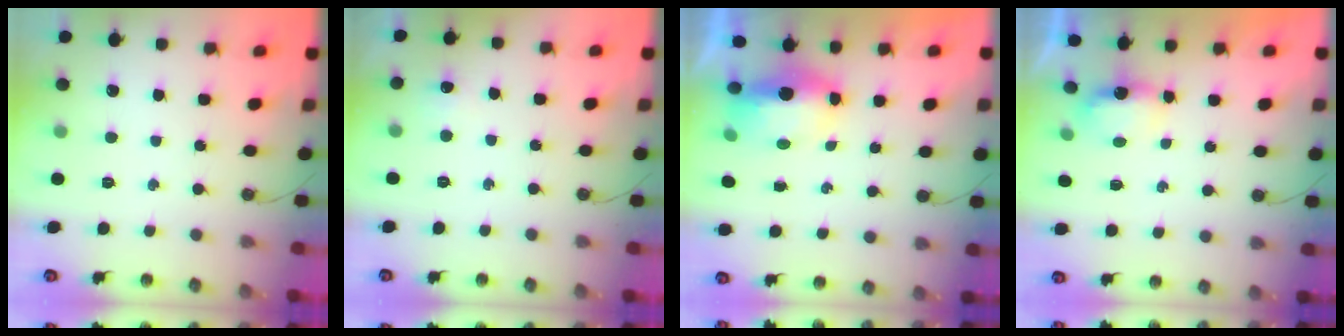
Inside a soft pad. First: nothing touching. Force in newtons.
{"total": 4.2, "press": 4.2, "slide": 0.5}
{"total": 7.0, "press": 6.8, "slide": 1.8}
{"total": 4.1, "press": 4.1, "slide": 0.5}